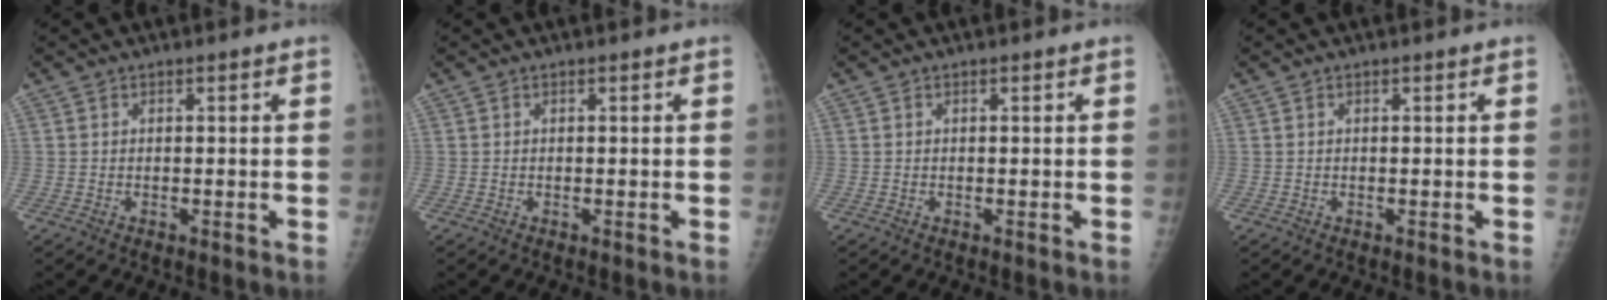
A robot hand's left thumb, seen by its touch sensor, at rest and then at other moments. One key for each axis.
{"total": 0.0}
{"total": 0.0}
{"total": 0.0}